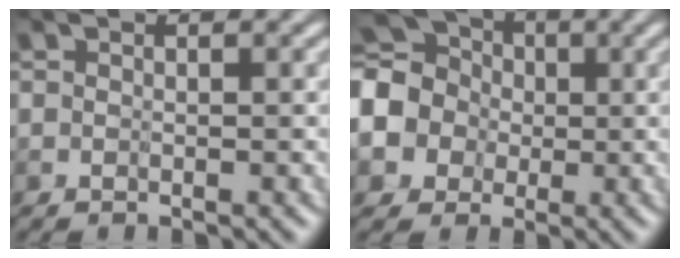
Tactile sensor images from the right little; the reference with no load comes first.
{"total": 7.3, "force": [0.3, 6.5, 3.3], "torque": [-0.106, -0.003, -0.024]}